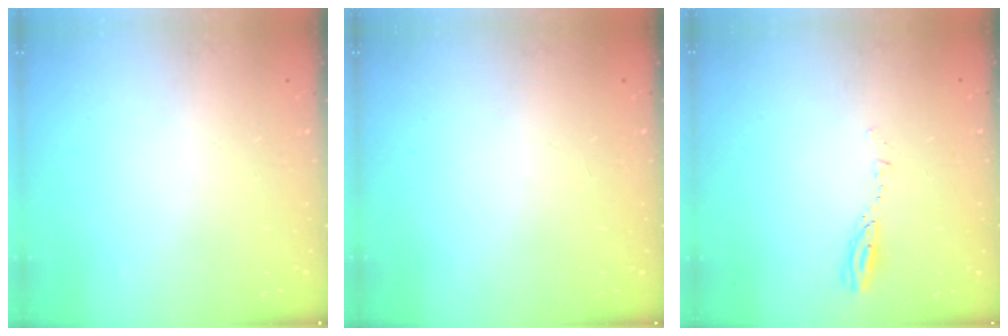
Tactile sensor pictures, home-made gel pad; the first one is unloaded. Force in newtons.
{"total": 0.0}
{"total": 3.1, "press": 3.1, "slide": 0.3}